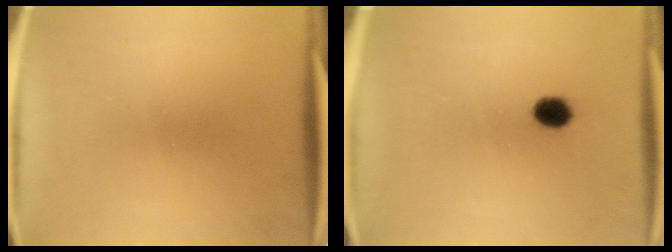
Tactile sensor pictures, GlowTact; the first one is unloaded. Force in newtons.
{"total": 3.4}